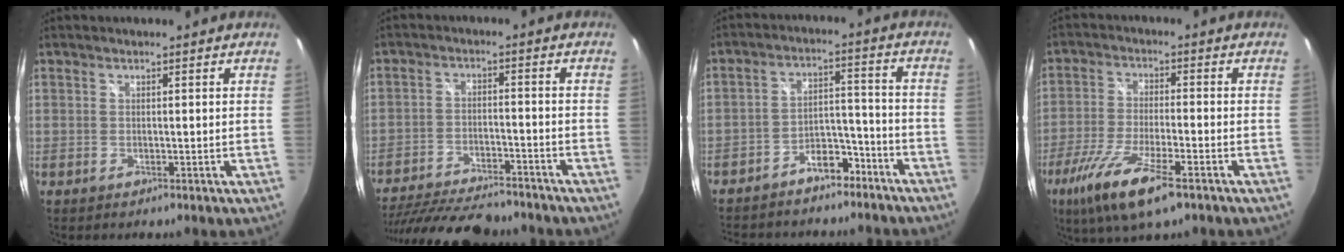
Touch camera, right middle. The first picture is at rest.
{"total": 19.4, "force": [-16.5, 5.3, 8.8], "torque": [-0.183, -0.025, -0.255]}
{"total": 12.1, "force": [-9.6, 6.0, 4.4], "torque": [-0.093, 0.045, -0.129]}
{"total": 12.9, "force": [-7.6, 2.9, 10.0], "torque": [-0.220, -0.036, -0.144]}